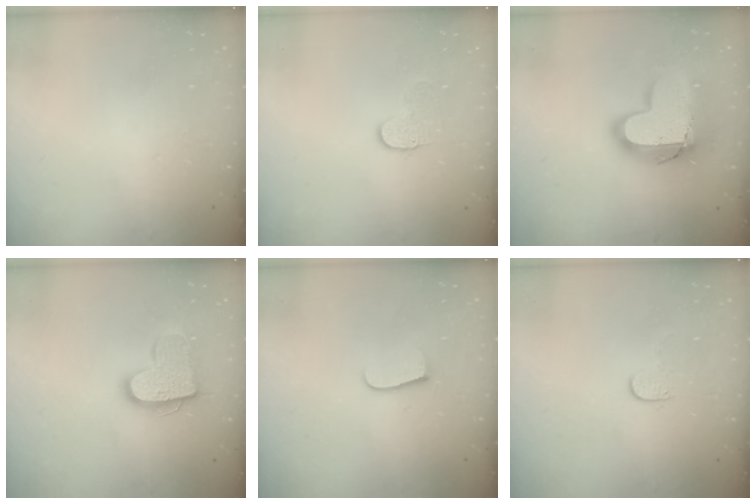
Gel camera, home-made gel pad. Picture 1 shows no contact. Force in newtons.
{"total": 6.6, "press": 6.6, "slide": 0.6}
{"total": 18.5, "press": 18.5, "slide": 1.2}
{"total": 14.5, "press": 14.5, "slide": 0.9}
{"total": 6.2, "press": 6.2, "slide": 0.6}
{"total": 3.8, "press": 3.8, "slide": 0.4}